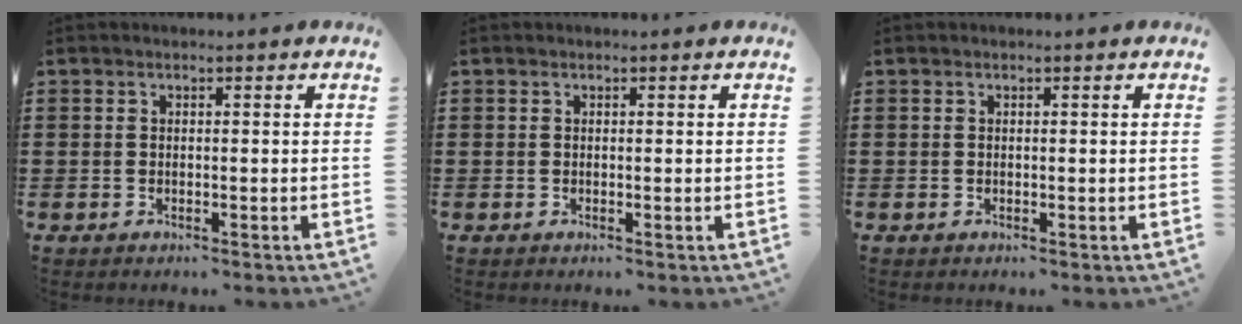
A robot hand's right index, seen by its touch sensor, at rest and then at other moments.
{"total": 0.0}
{"total": 0.0}